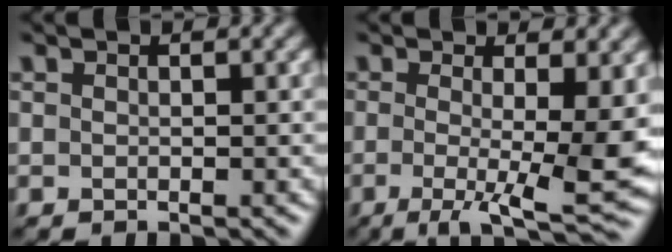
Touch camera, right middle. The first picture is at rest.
{"total": 9.6, "force": [-1.2, 2.5, 9.2], "torque": [-0.139, -0.017, -0.010]}